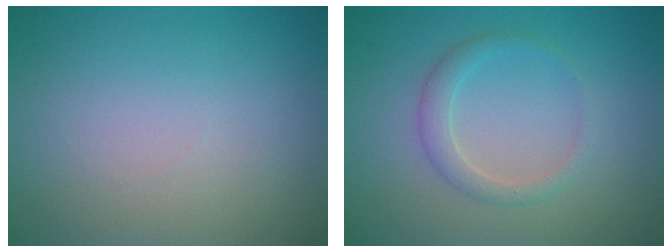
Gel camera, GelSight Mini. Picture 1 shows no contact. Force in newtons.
{"total": 1.9, "press": 1.9, "slide": 0.0}